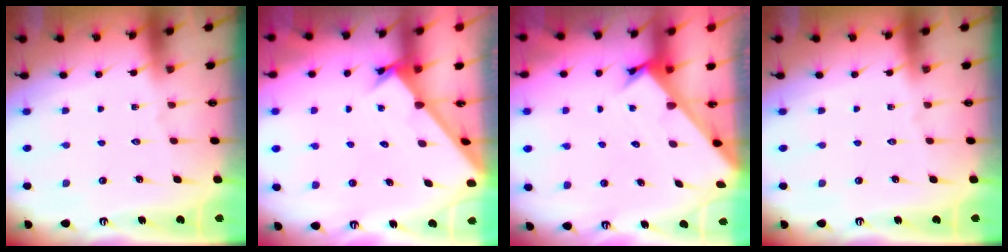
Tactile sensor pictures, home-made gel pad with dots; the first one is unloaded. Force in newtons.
{"total": 1.9, "press": 1.9, "slide": 0.1}
{"total": 2.2, "press": 2.2, "slide": 0.1}
{"total": 0.0}